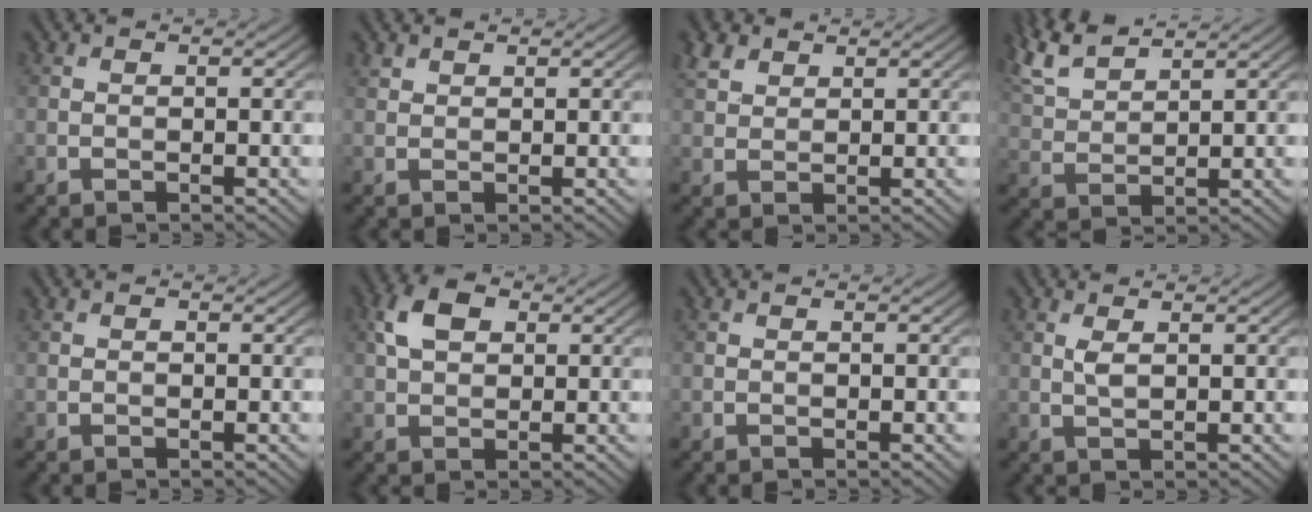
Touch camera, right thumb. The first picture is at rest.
{"total": 1.2, "force": [1.0, 0.5, 0.3], "torque": [-0.008, 0.001, 0.024]}
{"total": 3.1, "force": [2.1, 1.9, 1.3], "torque": [-0.036, 0.007, 0.045]}
{"total": 7.1, "force": [5.8, 1.6, 3.7], "torque": [-0.102, 0.020, 0.124]}
{"total": 0.0}
{"total": 4.8, "force": [1.6, 3.1, 3.3], "torque": [-0.074, 0.011, 0.024]}
{"total": 0.0}
{"total": 1.5, "force": [0.5, 0.4, 1.3], "torque": [-0.038, 0.000, 0.013]}